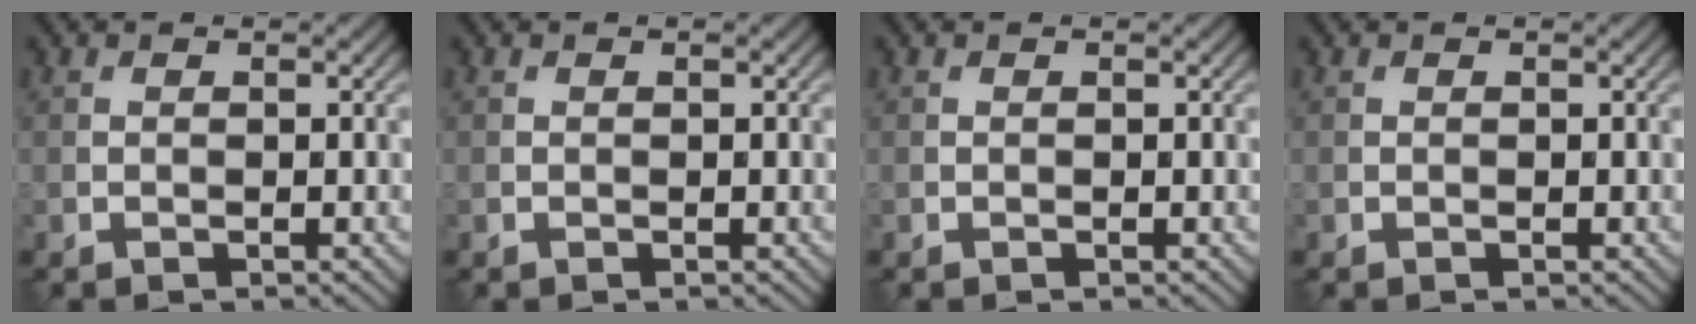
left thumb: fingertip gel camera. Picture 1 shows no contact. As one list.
[{"total": 0.0}, {"total": 0.0}, {"total": 0.0}]